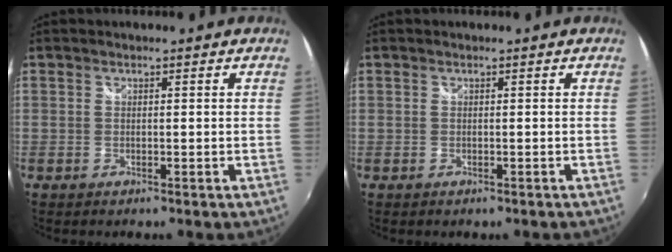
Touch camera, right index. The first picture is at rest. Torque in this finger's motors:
{"motor_torque": [-0.47, 0.43, -0.83, -0.21]}